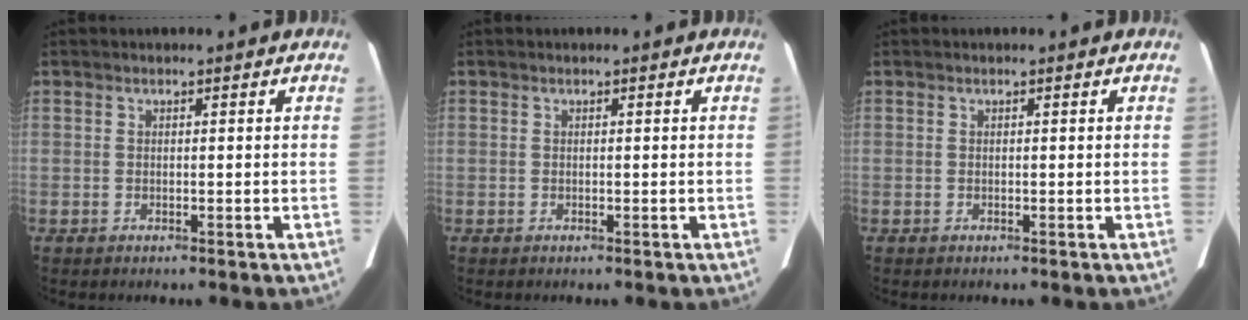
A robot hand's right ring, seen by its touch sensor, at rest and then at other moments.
{"total": 0.0}
{"total": 0.0}